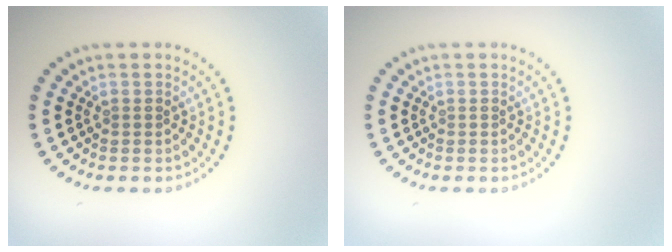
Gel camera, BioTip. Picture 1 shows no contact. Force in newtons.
{"total": 0.0}